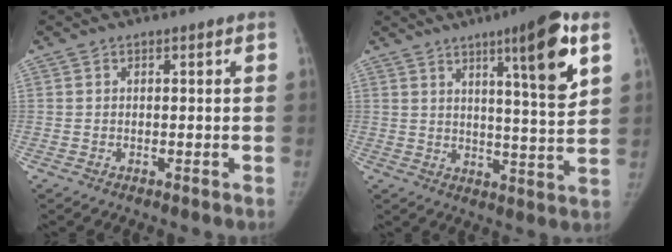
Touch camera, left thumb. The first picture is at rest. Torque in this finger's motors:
{"motor_torque": [0.87, -0.02, 1.46, -1.25, 0.37]}